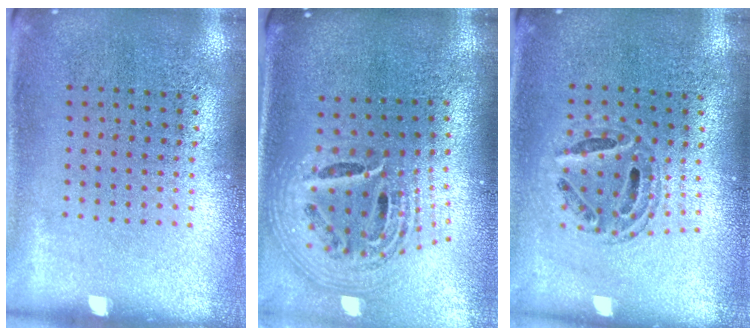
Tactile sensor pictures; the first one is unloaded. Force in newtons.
{"total": 2.8, "press": 1.9, "slide": 2.0}
{"total": 0.8, "press": 0.7, "slide": 0.2}